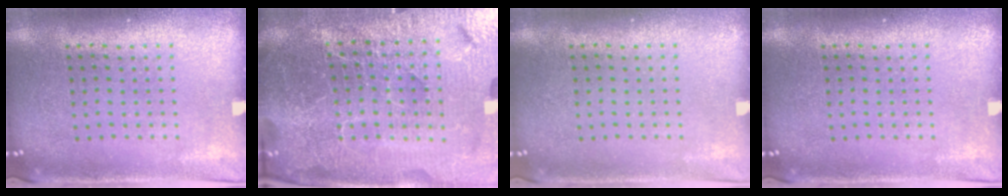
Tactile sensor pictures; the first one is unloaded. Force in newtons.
{"total": 6.5, "press": 5.8, "slide": 3.0}
{"total": 0.0}
{"total": 0.0}